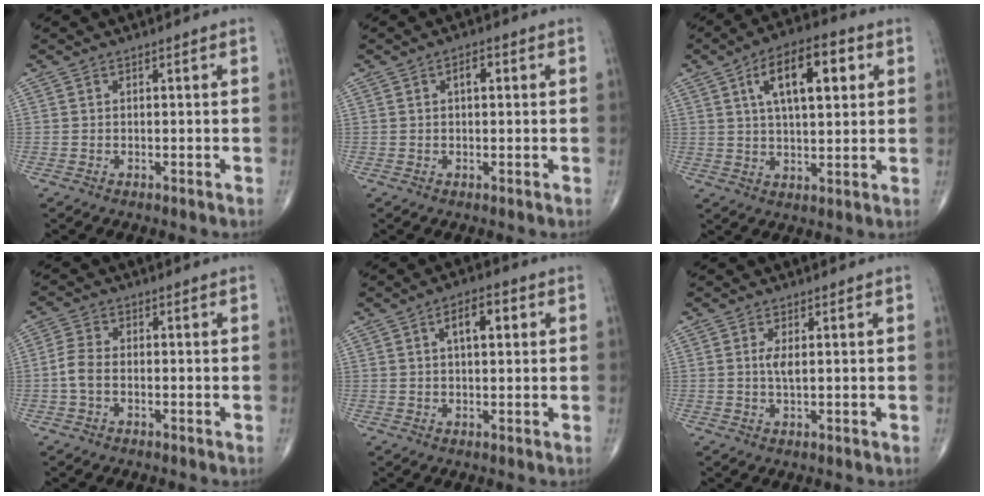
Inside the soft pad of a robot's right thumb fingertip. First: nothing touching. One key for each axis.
{"total": 2.3, "fx": 0.6, "fy": 1.1, "fz": 1.9, "tx": -0.029, "ty": 0.004, "tz": 0.007}
{"total": 13.4, "fx": 4.4, "fy": 5.8, "fz": 11.3, "tx": -0.167, "ty": 0.003, "tz": 0.068}
{"total": 4.0, "fx": -0.9, "fy": 2.5, "fz": 3.0, "tx": -0.071, "ty": 0.012, "tz": -0.024}
{"total": 5.8, "fx": 1.8, "fy": 2.6, "fz": 4.9, "tx": -0.066, "ty": 0.005, "tz": 0.025}
{"total": 2.4, "fx": 0.4, "fy": 0.7, "fz": 2.3, "tx": -0.048, "ty": -0.005, "tz": 0.010}